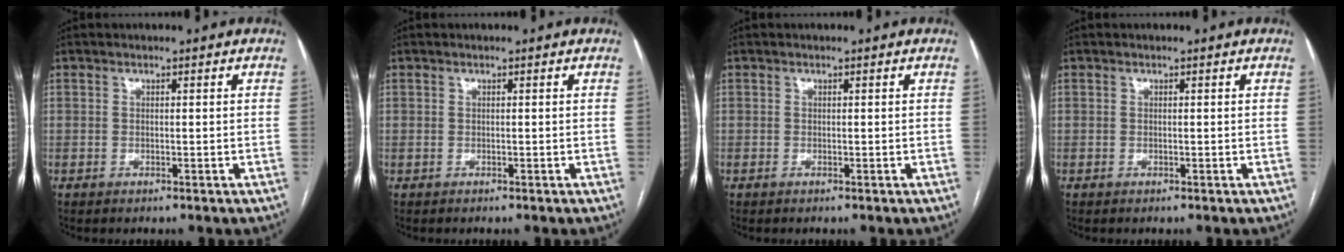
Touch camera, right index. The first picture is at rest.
{"total": 0.0}
{"total": 0.0}
{"total": 0.0}